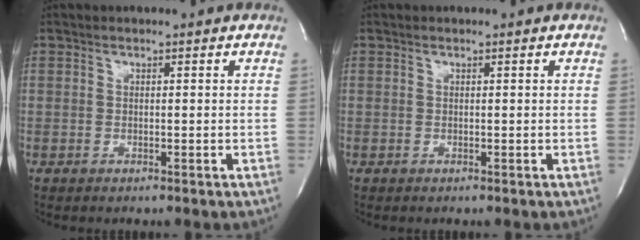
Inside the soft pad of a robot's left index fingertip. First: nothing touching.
{"total": 0.0}